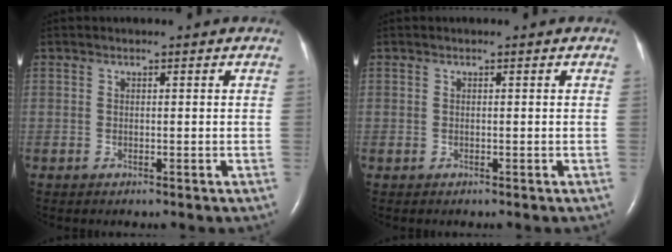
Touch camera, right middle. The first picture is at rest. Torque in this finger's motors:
{"motor_torque": [0.78, 0.11, 0.57, 0.02]}